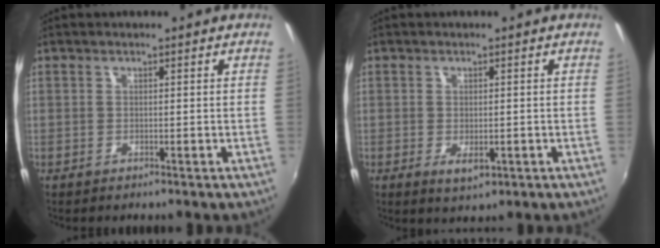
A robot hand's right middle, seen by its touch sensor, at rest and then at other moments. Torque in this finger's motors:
{"motor_torque": [0.76, -0.75, 0.09, 0.03]}